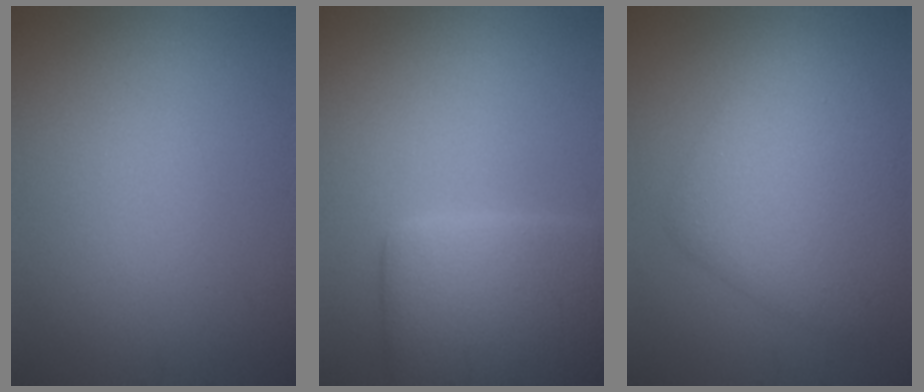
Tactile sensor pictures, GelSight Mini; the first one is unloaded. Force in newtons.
{"total": 7.3, "press": 7.3, "slide": 0.4}
{"total": 6.5, "press": 6.5, "slide": 0.1}